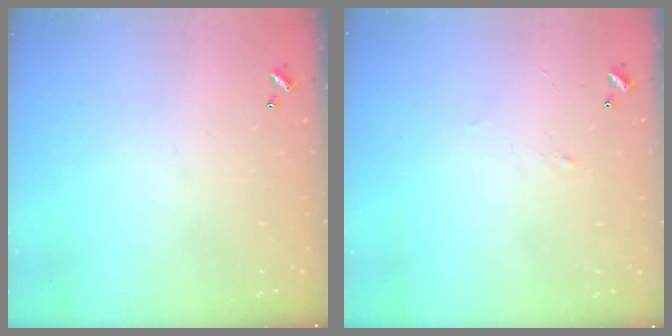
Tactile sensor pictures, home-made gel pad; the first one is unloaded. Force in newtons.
{"total": 2.4, "press": 2.4, "slide": 0.4}